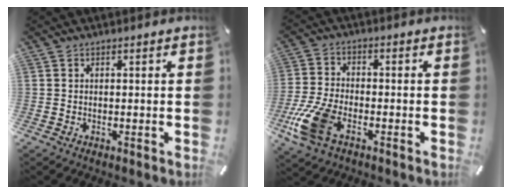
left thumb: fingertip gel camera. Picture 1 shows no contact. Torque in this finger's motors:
{"motor_torque": [0.65, 2.24, 0.31, 0.17, 0.16]}